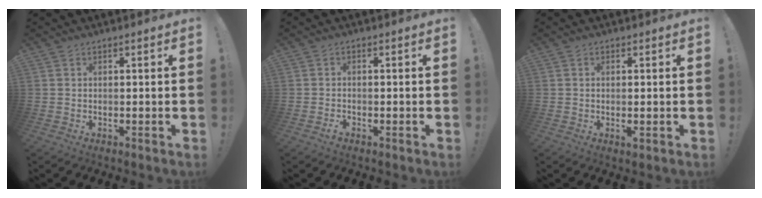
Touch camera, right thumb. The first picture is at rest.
{"total": 1.3, "force": [-1.0, 0.4, 0.7], "torque": [-0.017, 0.004, -0.016]}
{"total": 1.6, "force": [-0.1, 0.7, 1.5], "torque": [-0.010, -0.004, -0.003]}